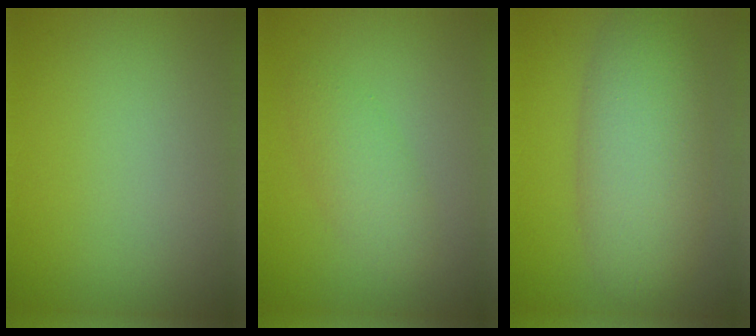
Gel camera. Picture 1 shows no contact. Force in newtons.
{"total": 2.7, "press": 2.7, "slide": 0.1}
{"total": 7.3, "press": 7.3, "slide": 0.2}